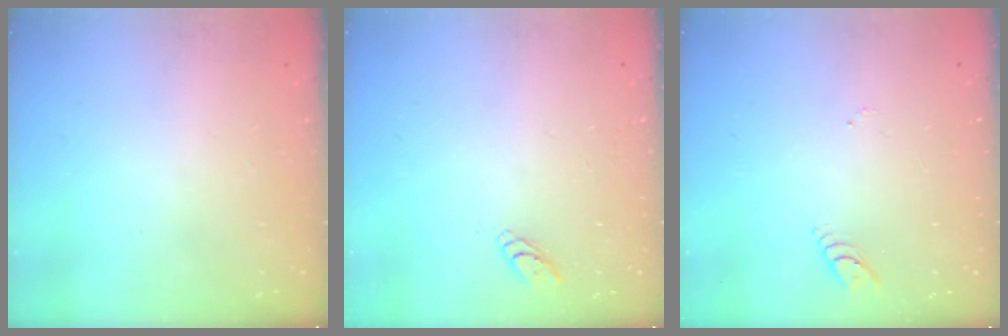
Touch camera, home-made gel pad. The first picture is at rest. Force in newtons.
{"total": 2.8, "press": 2.8, "slide": 0.3}
{"total": 3.0, "press": 2.9, "slide": 0.4}